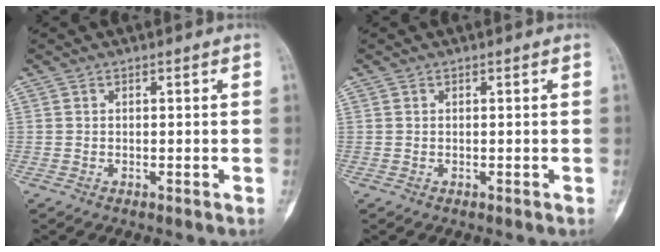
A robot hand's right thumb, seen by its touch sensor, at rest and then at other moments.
{"total": 0.0}